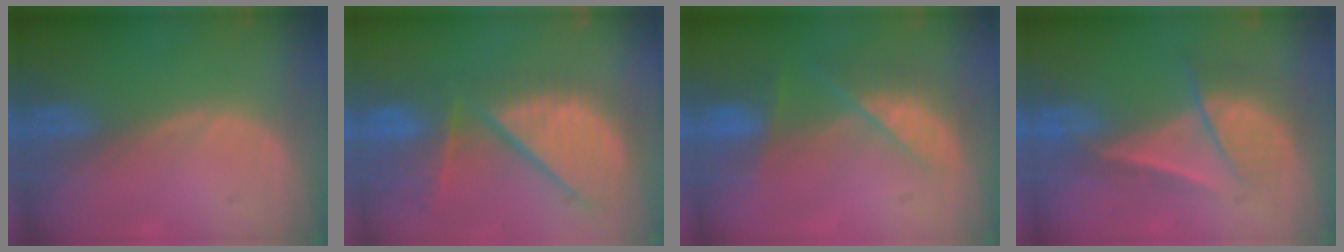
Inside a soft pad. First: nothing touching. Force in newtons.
{"total": 12.5, "press": 10.7, "slide": 6.5}
{"total": 7.2, "press": 6.5, "slide": 3.2}
{"total": 6.7, "press": 6.1, "slide": 2.9}